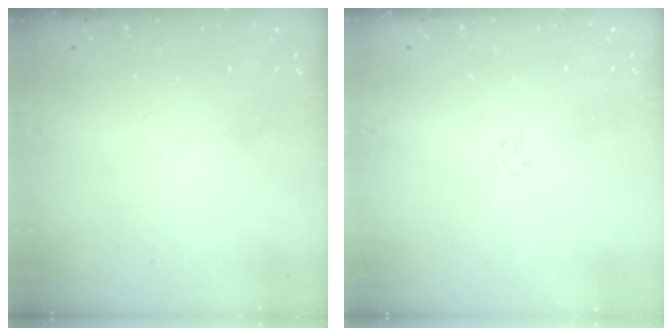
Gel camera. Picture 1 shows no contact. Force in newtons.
{"total": 1.3, "press": 1.2, "slide": 0.5}